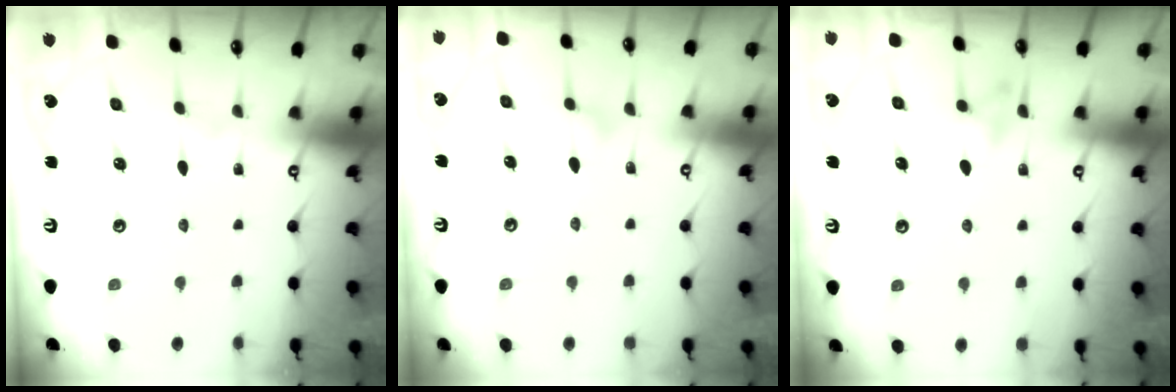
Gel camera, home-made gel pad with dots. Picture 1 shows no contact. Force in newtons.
{"total": 8.4, "press": 8.4, "slide": 0.5}
{"total": 10.1, "press": 10.0, "slide": 1.3}